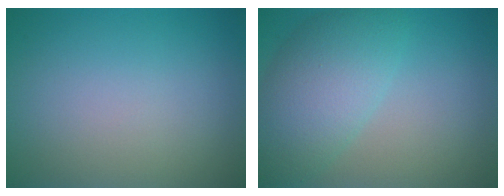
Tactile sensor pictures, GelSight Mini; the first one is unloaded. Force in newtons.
{"total": 6.4, "press": 6.4, "slide": 0.3}